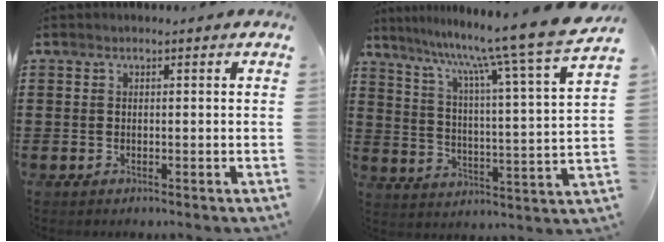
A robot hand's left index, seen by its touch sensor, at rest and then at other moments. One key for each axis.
{"total": 10.2, "fx": 8.7, "fy": -2.0, "fz": 4.9, "tx": -0.113, "ty": -0.076, "tz": 0.128}